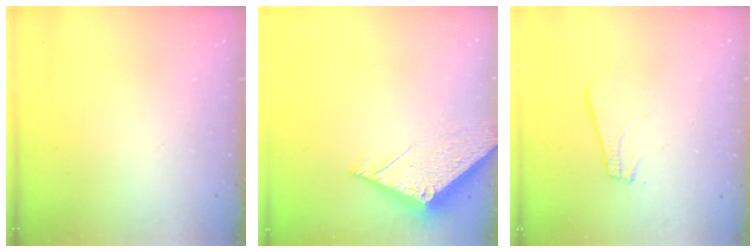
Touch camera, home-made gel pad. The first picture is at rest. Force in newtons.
{"total": 4.7, "press": 4.7, "slide": 0.3}
{"total": 1.9, "press": 1.9, "slide": 0.1}